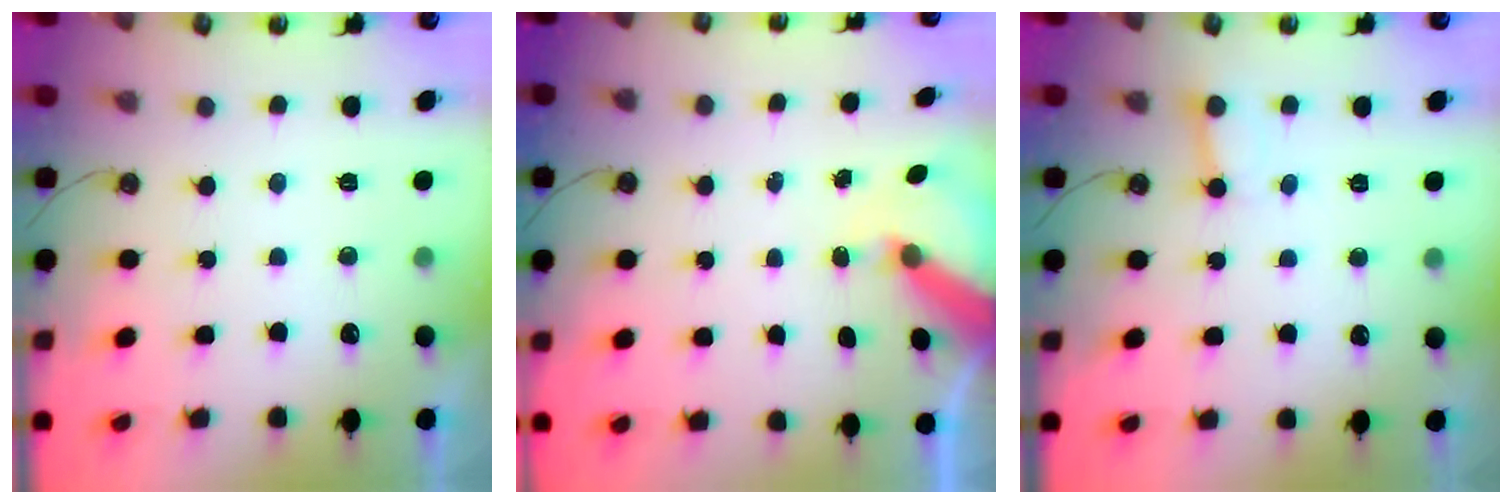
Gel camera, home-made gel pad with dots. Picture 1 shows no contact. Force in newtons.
{"total": 7.8, "press": 7.8, "slide": 0.8}
{"total": 3.7, "press": 3.6, "slide": 0.4}